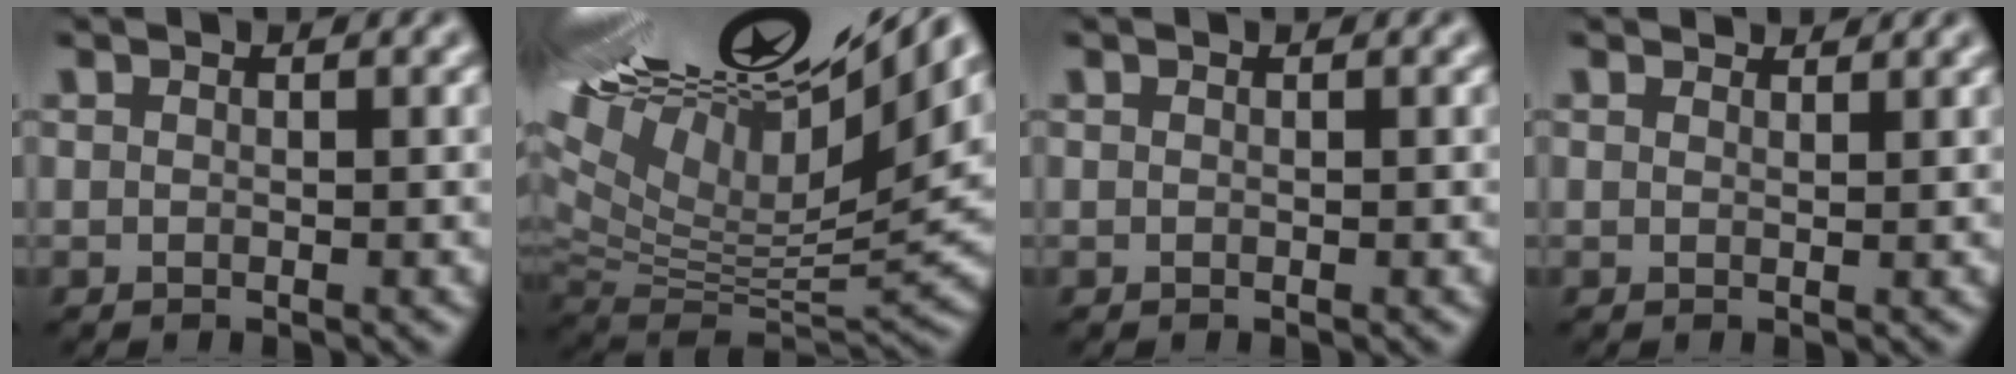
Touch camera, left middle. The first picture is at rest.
{"total": 18.7, "force": [10.8, 5.7, 14.1], "torque": [-0.275, 0.040, 0.183]}
{"total": 0.0}
{"total": 1.8, "force": [1.7, 0.3, 0.3], "torque": [-0.013, -0.001, 0.020]}